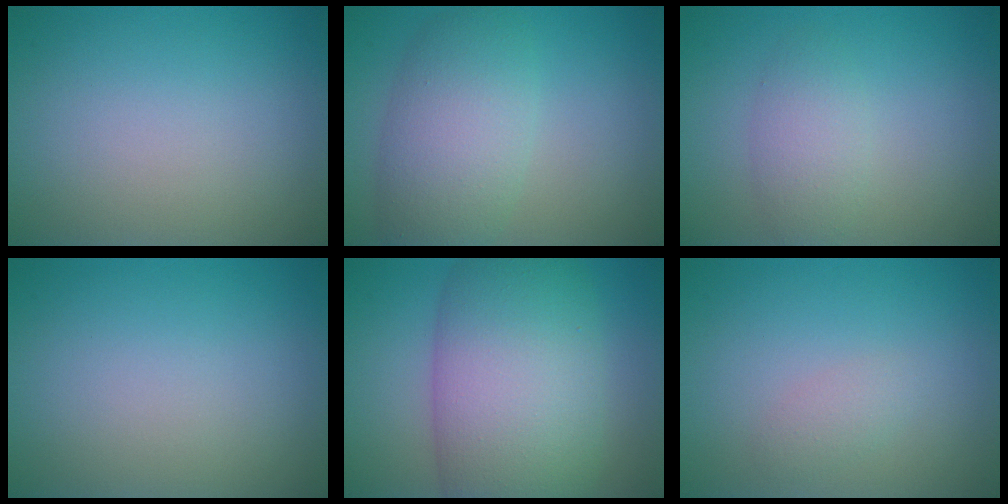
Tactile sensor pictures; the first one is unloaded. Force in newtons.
{"total": 6.1, "press": 6.1, "slide": 0.3}
{"total": 2.6, "press": 2.6, "slide": 0.1}
{"total": 0.0}
{"total": 12.3, "press": 12.3, "slide": 0.6}
{"total": 1.2, "press": 1.2, "slide": 0.1}